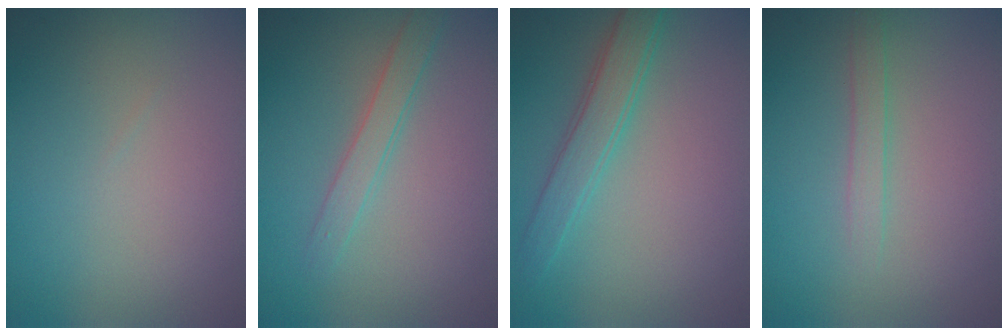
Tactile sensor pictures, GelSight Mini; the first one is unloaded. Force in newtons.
{"total": 2.0, "press": 2.0, "slide": 0.2}
{"total": 2.8, "press": 2.8, "slide": 0.1}
{"total": 1.2, "press": 1.2, "slide": 0.0}